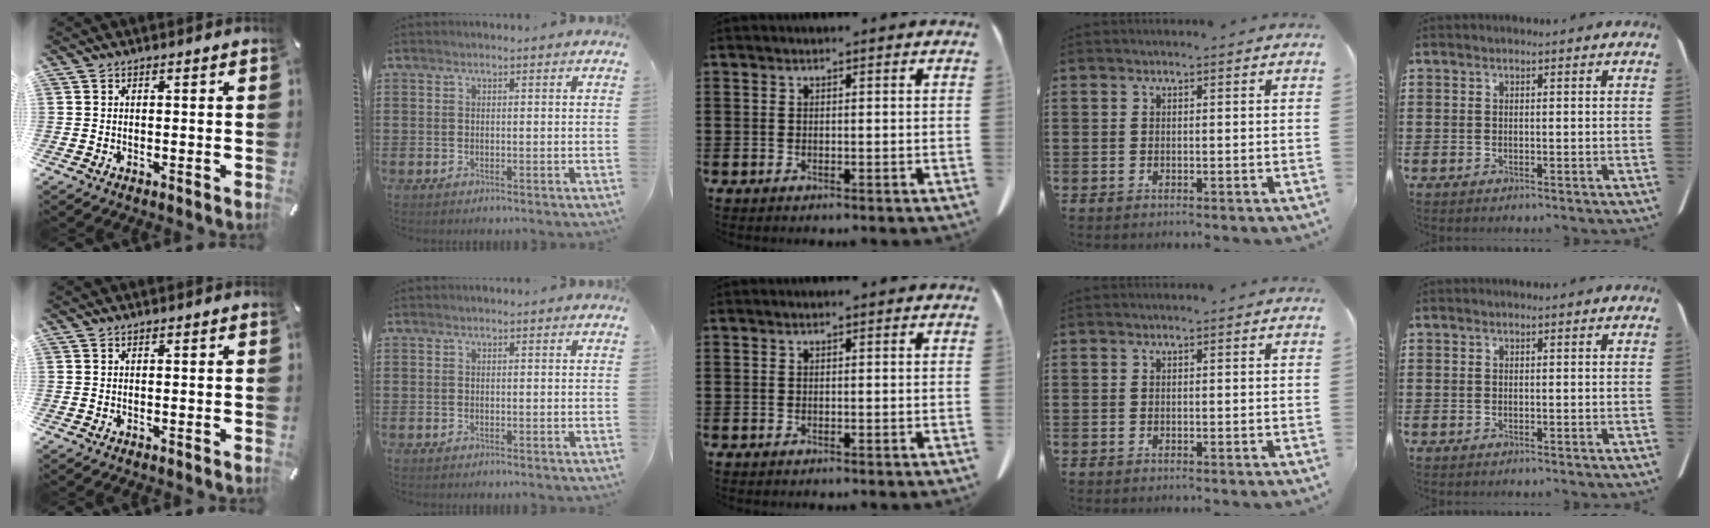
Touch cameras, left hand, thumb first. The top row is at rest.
{}